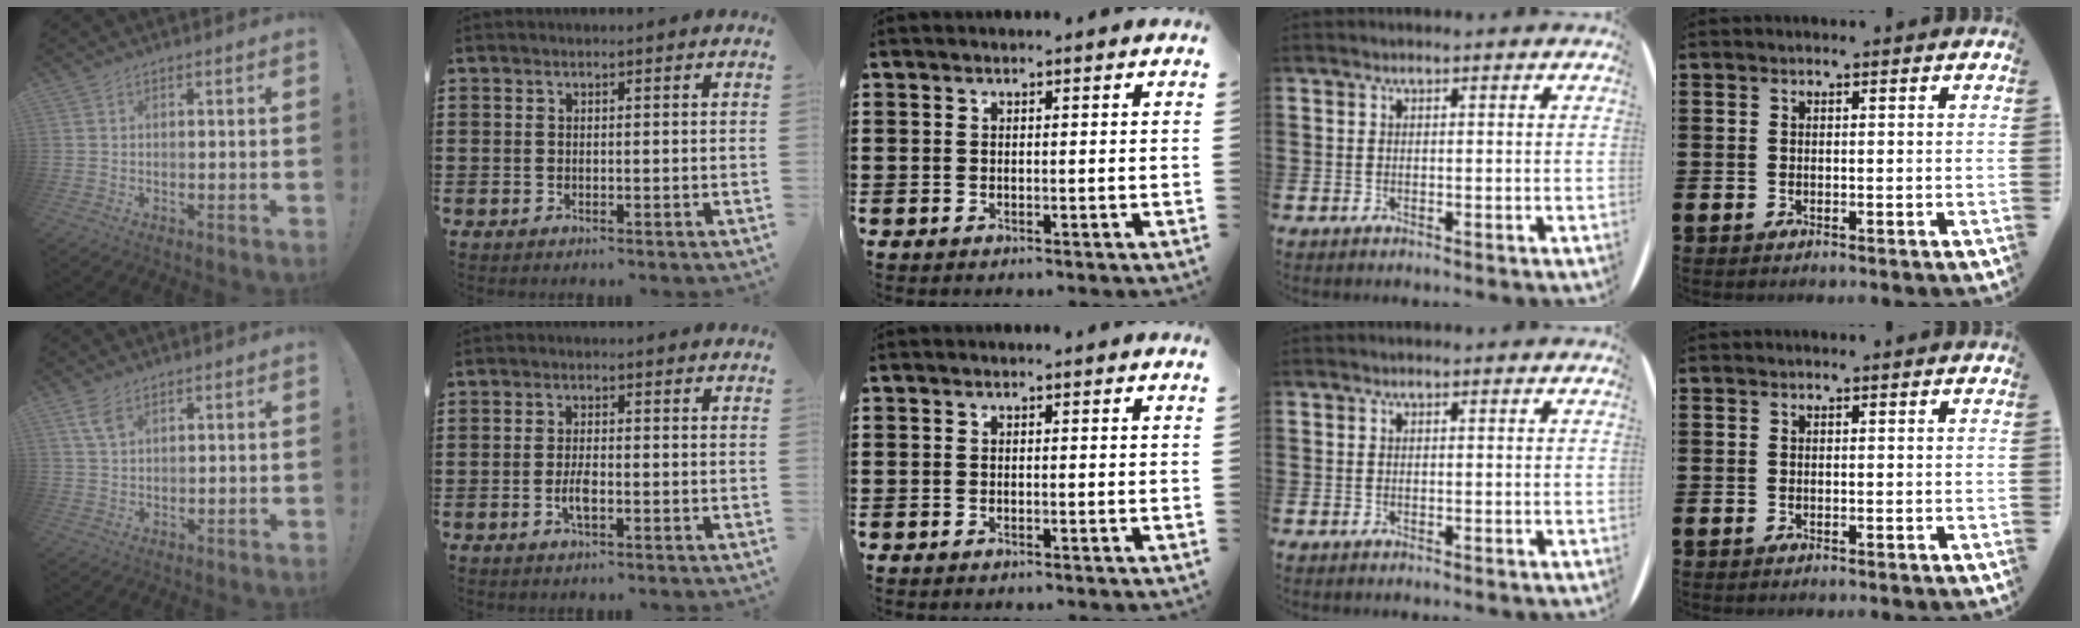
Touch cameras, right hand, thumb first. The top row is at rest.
{"thumb": {"total": 4.6, "force": [2.6, 2.0, 3.2], "torque": [-0.051, -0.011, 0.047]}, "index": {"total": 3.1, "force": [-1.1, 0.7, 2.8], "torque": [-0.057, -0.003, -0.021]}}